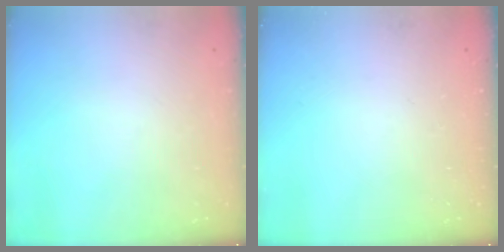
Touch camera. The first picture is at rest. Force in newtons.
{"total": 0.0}